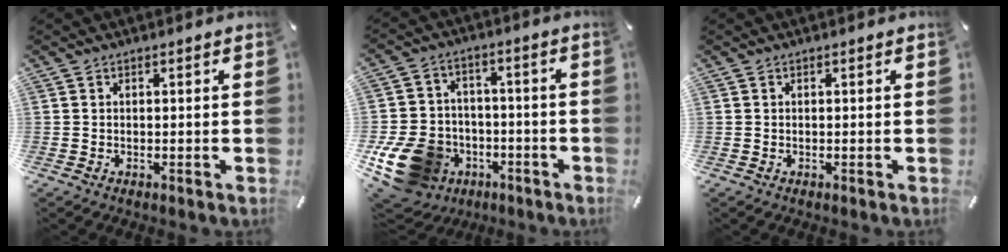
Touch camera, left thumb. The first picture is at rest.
{"total": 16.4, "force": [-6.2, 13.0, 7.8], "torque": [-0.153, 0.031, -0.095]}
{"total": 0.0}